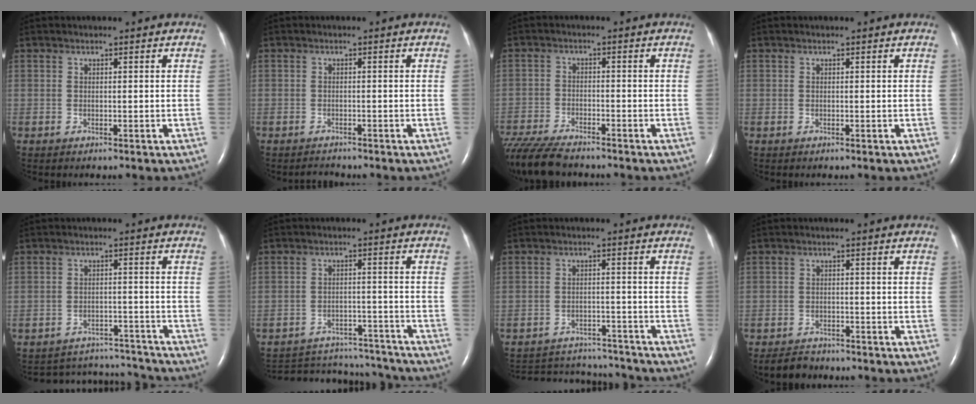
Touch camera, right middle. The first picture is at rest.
{"total": 1.1, "force": [-1.1, 0.2, -0.2], "torque": [-0.002, -0.005, -0.015]}
{"total": 10.7, "force": [-9.3, 1.9, 4.9], "torque": [-0.092, -0.022, -0.158]}
{"total": 0.0}
{"total": 10.0, "force": [-9.9, 1.7, -0.6], "torque": [0.006, 0.021, -0.133]}
{"total": 17.3, "force": [-16.5, 3.9, 3.6], "torque": [-0.088, 0.002, -0.222]}
{"total": 14.7, "force": [-14.1, 3.1, 2.9], "torque": [-0.068, 0.007, -0.191]}
{"total": 3.2, "force": [-3.0, 1.2, 0.3], "torque": [-0.015, -0.005, -0.050]}